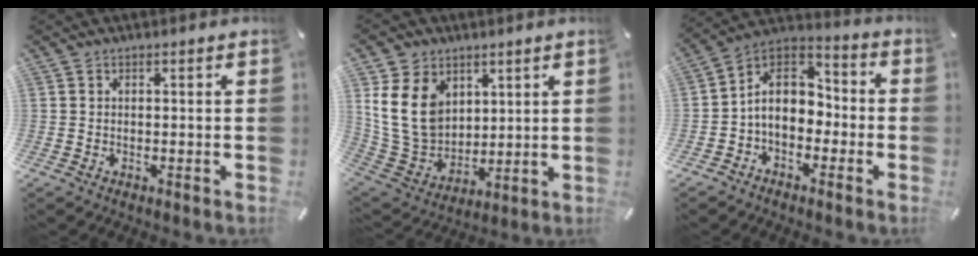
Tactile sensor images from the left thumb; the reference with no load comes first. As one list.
[{"total": 14.8, "force": [4.9, 11.9, 7.4], "torque": [-0.182, -0.017, 0.096]}, {"total": 9.1, "force": [-2.0, 7.3, 5.1], "torque": [-0.104, 0.015, -0.038]}]